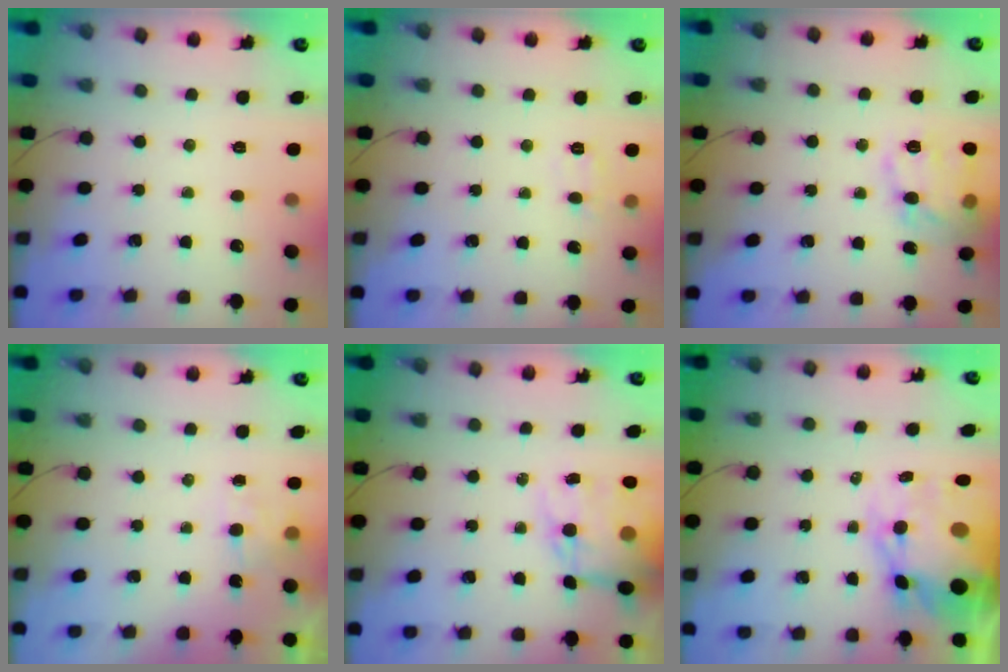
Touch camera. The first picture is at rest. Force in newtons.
{"total": 6.0, "press": 5.8, "slide": 1.5}
{"total": 13.1, "press": 13.1, "slide": 0.4}
{"total": 5.0, "press": 4.7, "slide": 1.5}
{"total": 12.5, "press": 12.0, "slide": 3.2}
{"total": 14.0, "press": 13.6, "slide": 3.6}